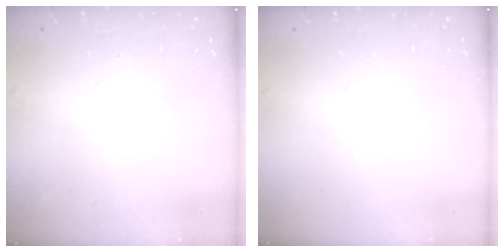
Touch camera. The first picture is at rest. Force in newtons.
{"total": 0.0}